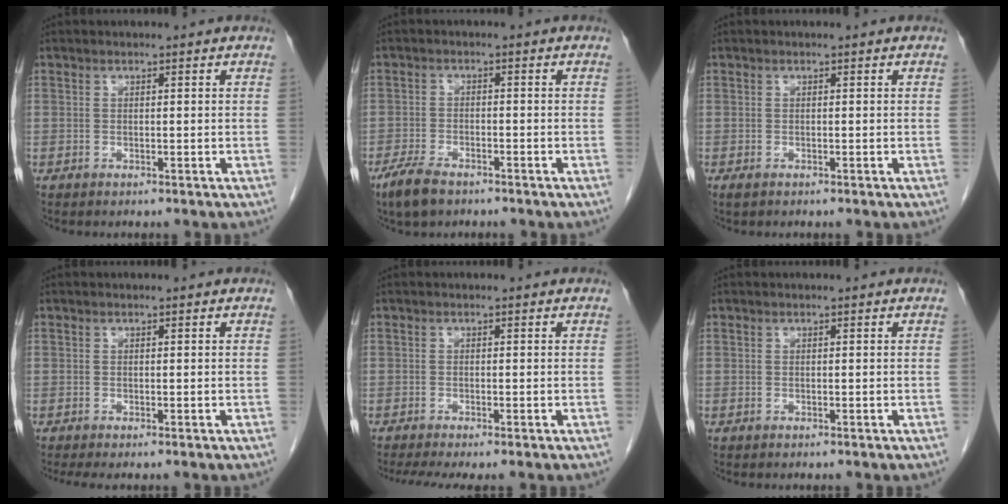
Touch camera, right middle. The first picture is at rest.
{"total": 5.0, "force": [-3.7, 1.8, 2.8], "torque": [-0.062, -0.006, -0.065]}
{"total": 0.8, "force": [-0.5, 0.4, 0.5], "torque": [-0.014, -0.002, -0.004]}
{"total": 1.0, "force": [-0.7, 0.0, 0.7], "torque": [-0.016, -0.004, -0.012]}
{"total": 4.2, "force": [-3.1, 0.4, 2.7], "torque": [-0.045, -0.012, -0.052]}
{"total": 0.0}